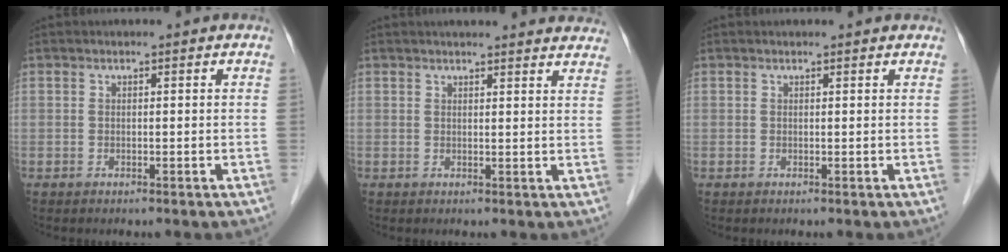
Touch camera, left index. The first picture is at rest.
{"total": 15.1, "force": [14.3, 1.6, 4.7], "torque": [-0.045, 0.004, 0.156]}
{"total": 2.5, "force": [2.4, 0.5, 0.6], "torque": [-0.013, 0.017, 0.021]}